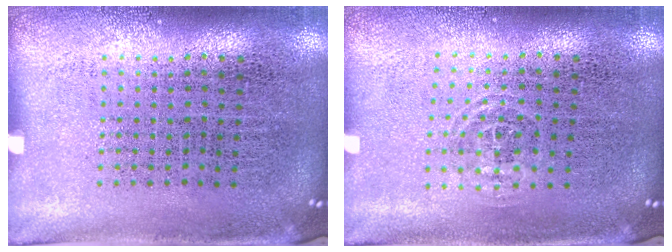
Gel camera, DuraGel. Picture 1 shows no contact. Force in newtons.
{"total": 0.8, "press": 0.5, "slide": 0.6}